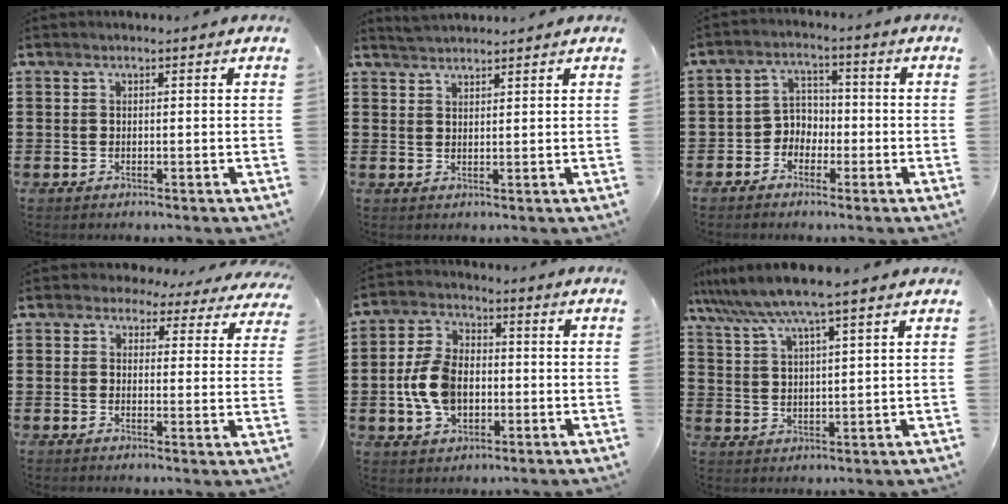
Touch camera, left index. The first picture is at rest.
{"total": 2.0, "force": [2.0, -0.1, 0.0], "torque": [-0.004, 0.003, 0.039]}
{"total": 4.0, "force": [-2.3, 3.2, 0.9], "torque": [-0.029, 0.011, -0.050]}
{"total": 2.9, "force": [2.4, 1.4, 0.6], "torque": [-0.018, -0.012, 0.041]}
{"total": 8.5, "force": [-1.3, 5.8, 6.2], "torque": [-0.153, 0.005, -0.029]}
{"total": 7.0, "force": [5.7, 0.0, 4.2], "torque": [-0.098, -0.021, 0.097]}